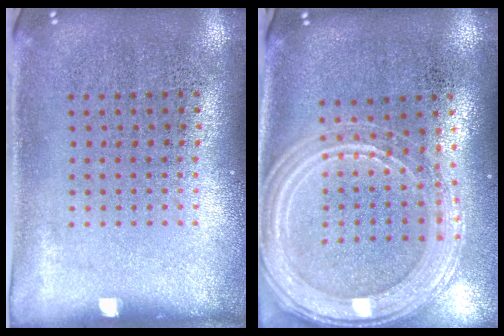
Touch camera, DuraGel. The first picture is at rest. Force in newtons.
{"total": 2.2, "press": 2.0, "slide": 0.8}